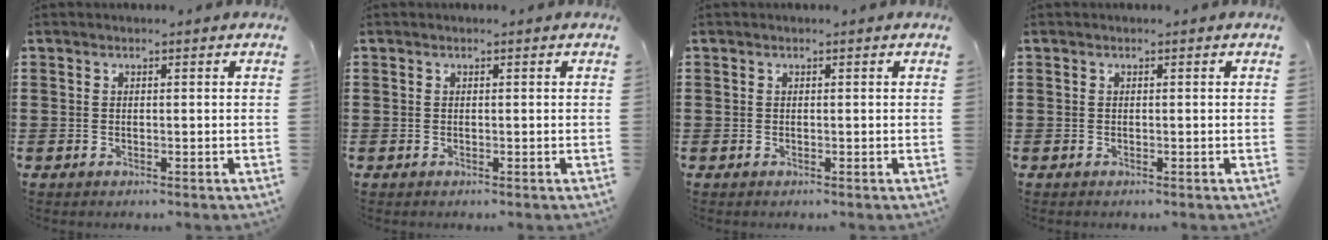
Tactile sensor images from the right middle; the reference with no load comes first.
{"total": 0.0}
{"total": 0.0}
{"total": 0.0}